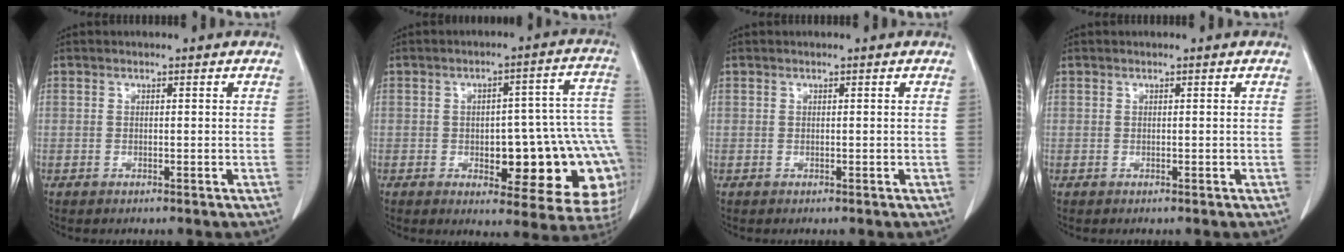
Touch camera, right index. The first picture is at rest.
{"total": 19.5, "force": [-4.4, 6.8, 17.8], "torque": [-0.128, 0.043, -0.035]}
{"total": 0.0}
{"total": 0.0}